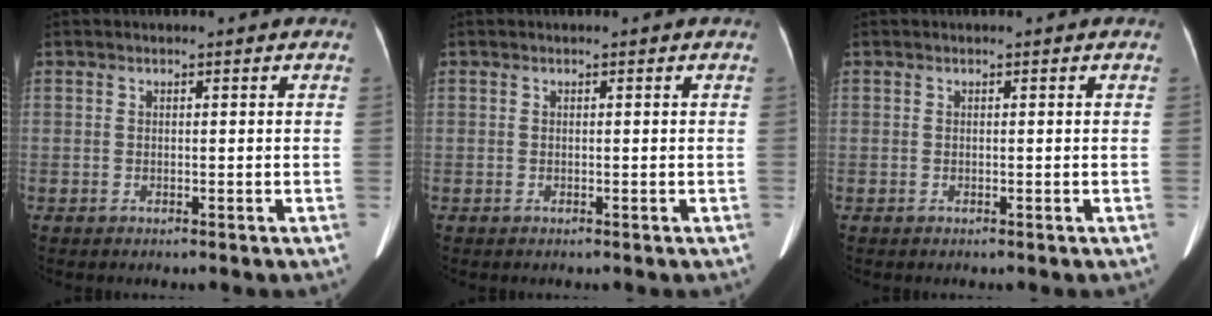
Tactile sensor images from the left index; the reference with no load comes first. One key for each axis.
{"total": 0.0}
{"total": 0.0}